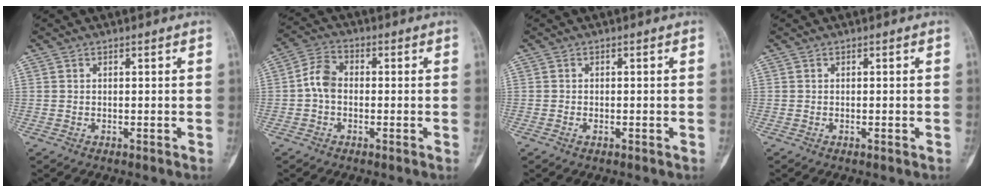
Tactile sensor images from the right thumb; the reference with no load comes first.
{"total": 5.4, "force": [-0.6, 3.8, 3.8], "torque": [-0.066, 0.017, -0.023]}
{"total": 0.8, "force": [-0.4, 0.4, 0.5], "torque": [-0.013, 0.005, -0.006]}
{"total": 0.5, "force": [-0.2, 0.1, 0.5], "torque": [-0.008, 0.001, -0.002]}